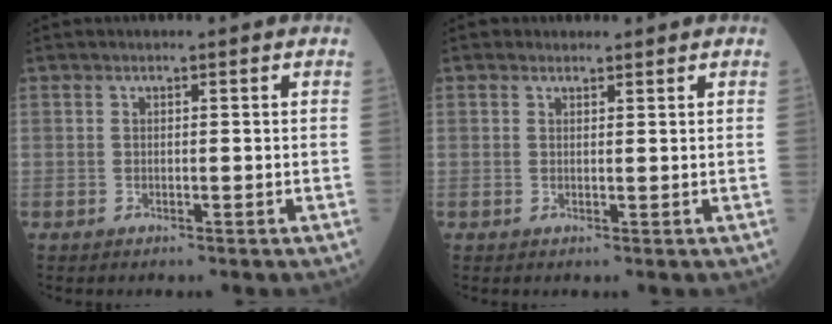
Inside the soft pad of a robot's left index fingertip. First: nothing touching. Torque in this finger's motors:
{"motor_torque": [0.26, -0.17, 0.02, 0.00]}